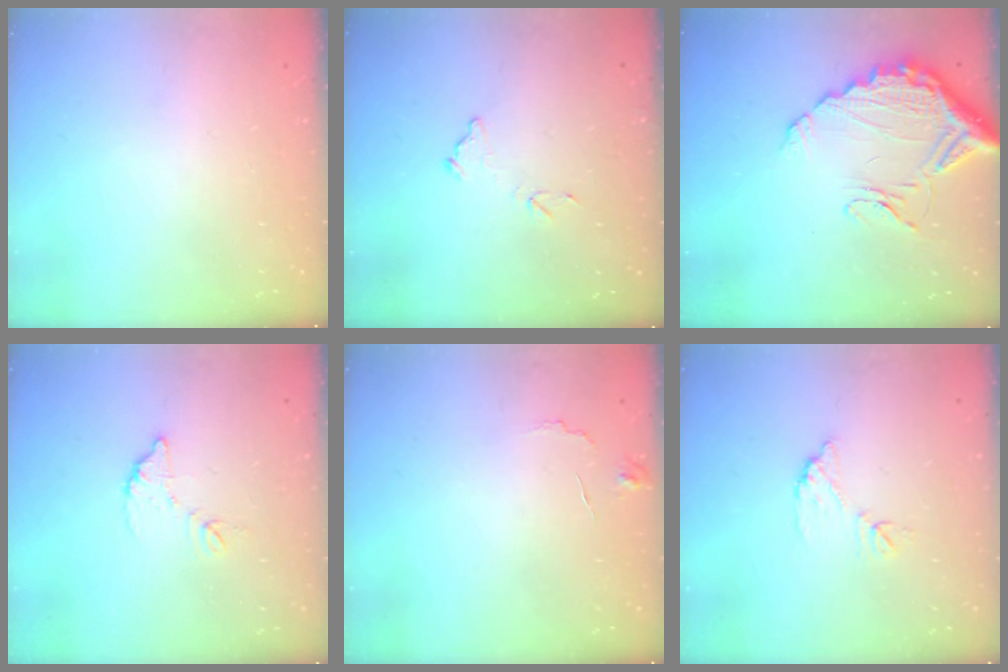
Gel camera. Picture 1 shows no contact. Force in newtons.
{"total": 7.9, "press": 7.9, "slide": 0.4}
{"total": 15.0, "press": 15.0, "slide": 1.2}
{"total": 8.4, "press": 8.4, "slide": 0.6}
{"total": 4.9, "press": 4.9, "slide": 0.3}
{"total": 7.8, "press": 7.8, "slide": 0.3}